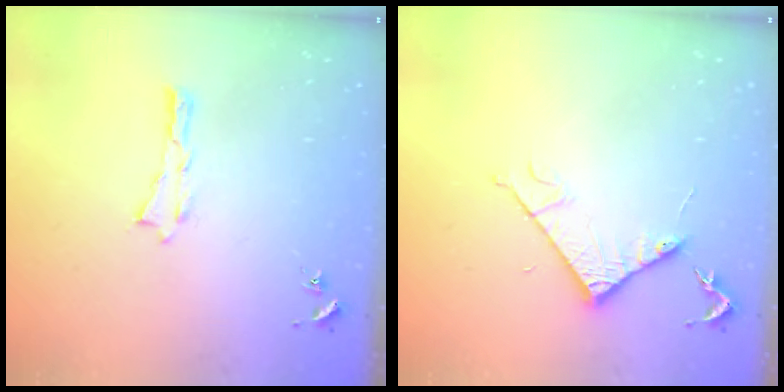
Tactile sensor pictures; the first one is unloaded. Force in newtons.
{"total": 5.1, "press": 5.1, "slide": 0.6}